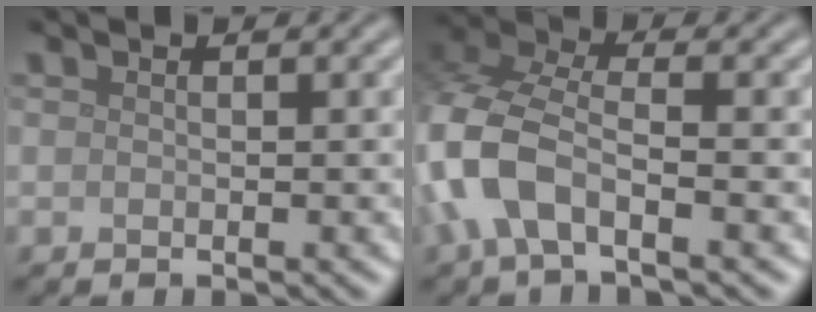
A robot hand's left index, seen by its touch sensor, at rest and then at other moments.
{"total": 7.8, "force": [-2.7, 4.1, 6.1], "torque": [-0.147, 0.005, -0.071]}